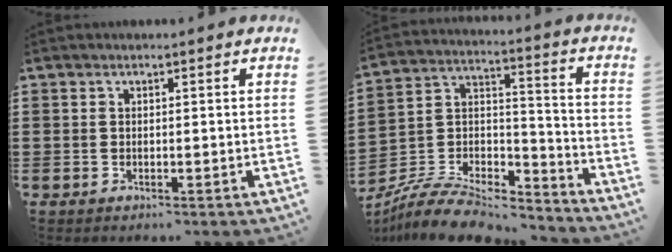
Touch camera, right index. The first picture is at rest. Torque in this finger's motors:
{"motor_torque": [-1.18, 0.96, -0.45, -0.21]}